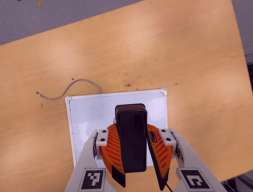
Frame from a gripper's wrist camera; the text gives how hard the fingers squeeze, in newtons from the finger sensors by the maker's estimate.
{"total": 9.7, "left": 9.7, "right": 9.7}